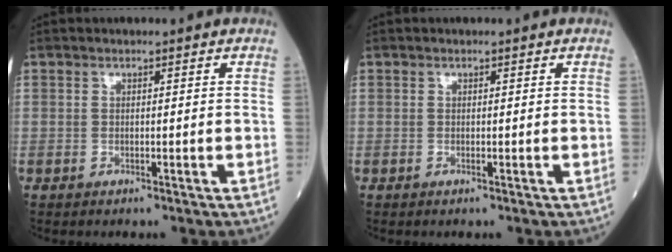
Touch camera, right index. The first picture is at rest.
{"total": 0.0}